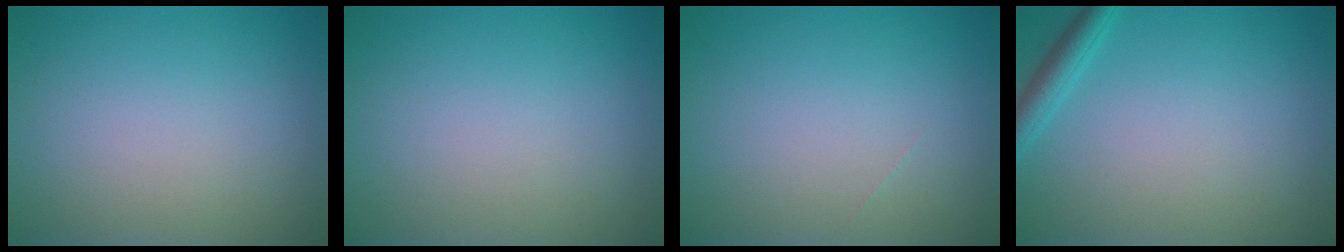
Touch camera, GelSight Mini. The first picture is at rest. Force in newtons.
{"total": 0.0}
{"total": 0.0}
{"total": 2.0, "press": 2.0, "slide": 0.1}